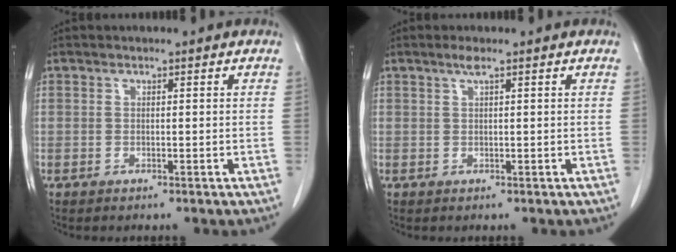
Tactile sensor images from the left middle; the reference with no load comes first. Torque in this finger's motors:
{"motor_torque": [0.38, -0.35, -0.02, 0.03]}